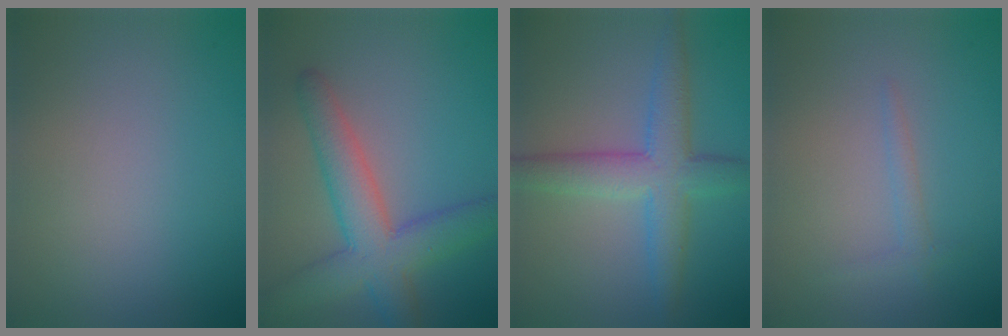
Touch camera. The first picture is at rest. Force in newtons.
{"total": 6.3, "press": 6.3, "slide": 0.2}
{"total": 5.2, "press": 5.2, "slide": 0.3}
{"total": 1.0, "press": 1.0, "slide": 0.1}